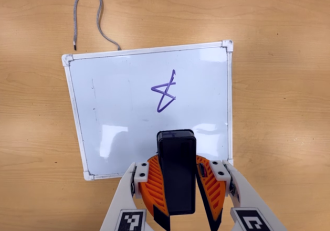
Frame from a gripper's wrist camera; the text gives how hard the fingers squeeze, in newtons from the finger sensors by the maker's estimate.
{"total": 11.6, "left": 11.2, "right": 12.0}